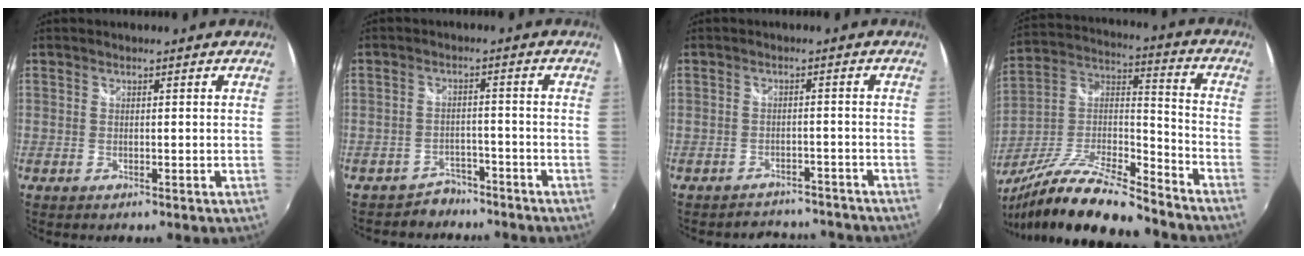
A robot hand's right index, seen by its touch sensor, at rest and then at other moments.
{"total": 5.0, "force": [-4.2, 2.8, -0.2], "torque": [-0.005, 0.017, -0.065]}
{"total": 9.4, "force": [-8.6, 3.3, 2.1], "torque": [-0.045, 0.010, -0.105]}
{"total": 21.1, "force": [-16.3, 4.5, 12.5], "torque": [-0.240, -0.020, -0.286]}